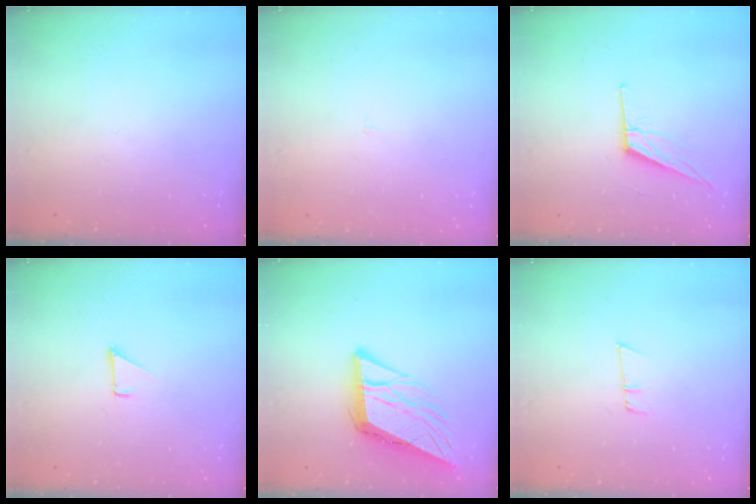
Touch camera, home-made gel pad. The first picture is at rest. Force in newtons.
{"total": 1.8, "press": 1.8, "slide": 0.1}
{"total": 10.8, "press": 10.4, "slide": 2.7}
{"total": 1.1, "press": 1.1, "slide": 0.1}
{"total": 11.0, "press": 10.7, "slide": 2.3}
{"total": 5.4, "press": 5.2, "slide": 1.3}